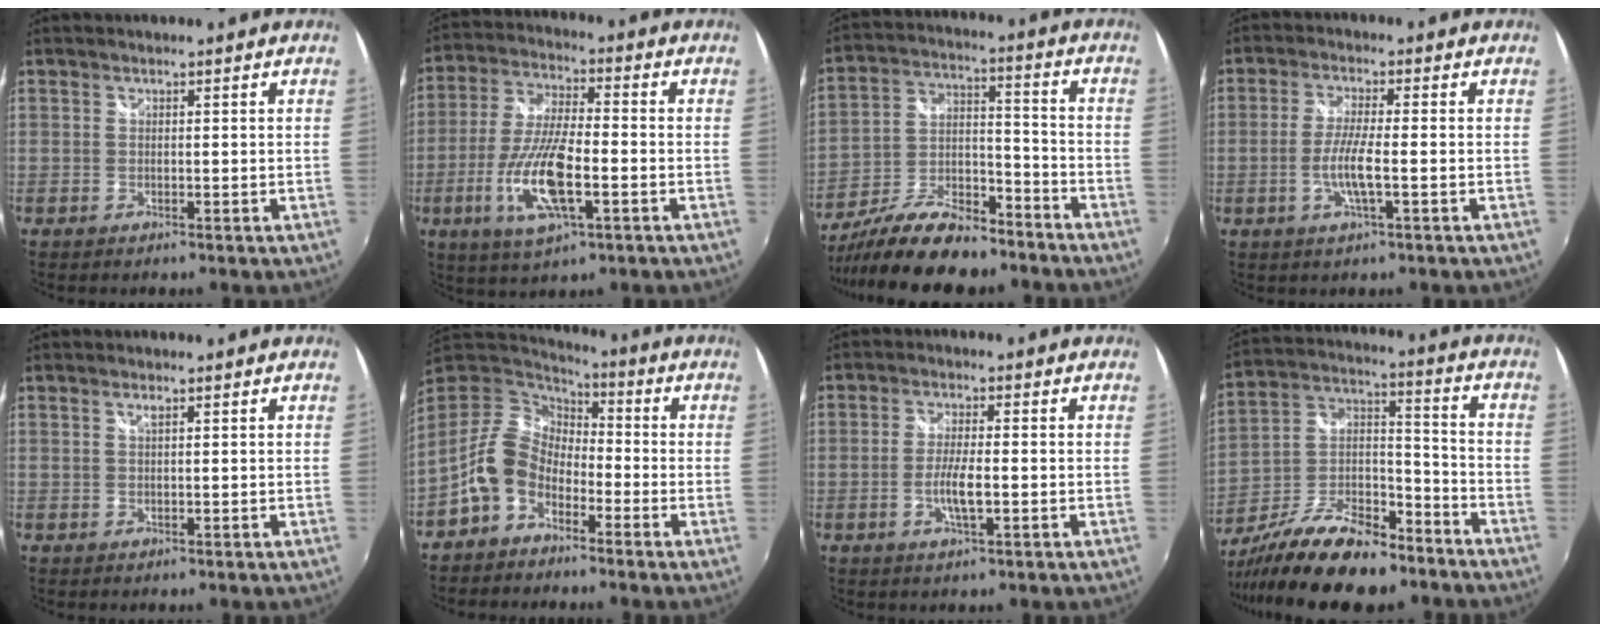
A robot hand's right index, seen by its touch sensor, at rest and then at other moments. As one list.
[{"total": 13.8, "force": [-4.5, 4.1, 12.4], "torque": [-0.261, -0.013, -0.086]}, {"total": 17.2, "force": [-13.4, 5.7, 9.0], "torque": [-0.180, -0.008, -0.228]}, {"total": 5.6, "force": [-1.5, 0.2, 5.3], "torque": [-0.109, -0.006, -0.031]}, {"total": 0.7, "force": [0.5, -0.1, 0.5], "torque": [-0.010, 0.002, 0.009]}, {"total": 10.5, "force": [-5.5, 7.1, 5.4], "torque": [-0.110, 0.020, -0.113]}, {"total": 4.5, "force": [-1.3, 0.7, 4.3], "torque": [-0.085, -0.005, -0.024]}, {"total": 20.7, "force": [-15.0, 7.6, 12.2], "torque": [-0.240, -0.010, -0.251]}]